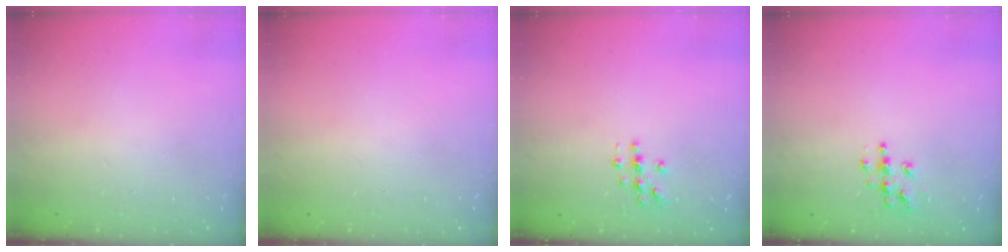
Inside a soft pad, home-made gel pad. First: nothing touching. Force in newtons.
{"total": 0.0}
{"total": 3.0, "press": 3.0, "slide": 0.3}
{"total": 6.2, "press": 6.2, "slide": 0.2}